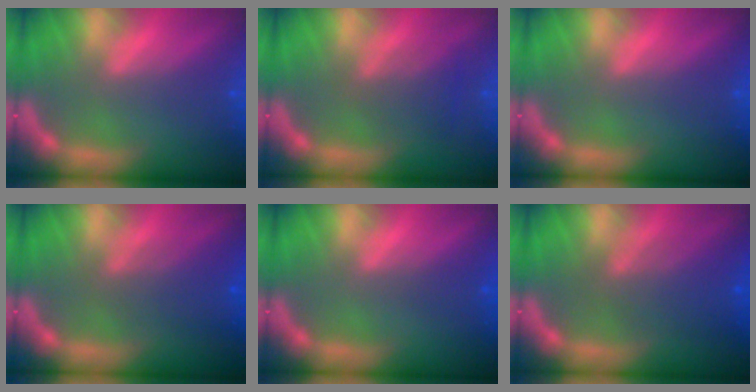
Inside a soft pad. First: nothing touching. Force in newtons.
{"total": 3.0}
{"total": 0.0}
{"total": 4.1}
{"total": 0.9}
{"total": 5.6}